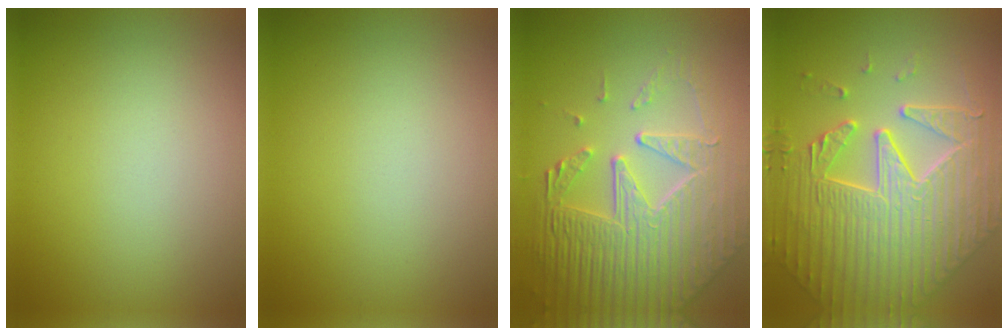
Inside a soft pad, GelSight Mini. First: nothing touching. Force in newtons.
{"total": 0.0}
{"total": 8.6, "press": 5.9, "slide": 6.3}
{"total": 6.8, "press": 5.9, "slide": 3.4}